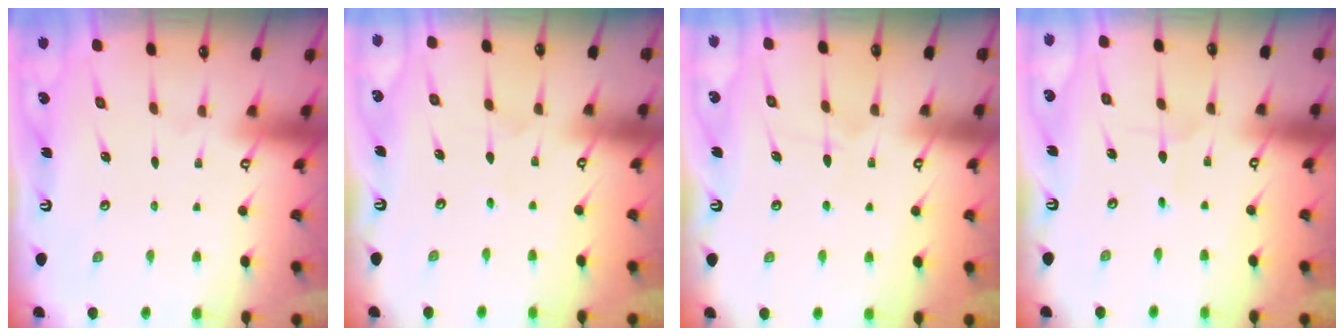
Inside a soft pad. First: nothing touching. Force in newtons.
{"total": 2.1, "press": 1.9, "slide": 0.9}
{"total": 5.8, "press": 5.8, "slide": 0.5}
{"total": 0.7, "press": 0.7, "slide": 0.0}